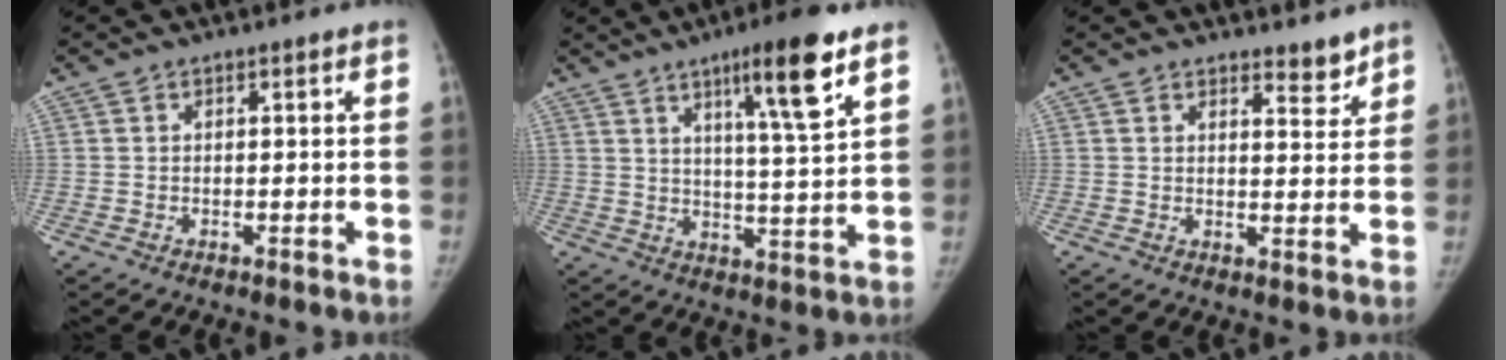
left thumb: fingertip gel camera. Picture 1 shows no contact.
{"total": 12.2, "force": [6.9, 1.1, 10.0], "torque": [-0.153, -0.036, 0.106]}
{"total": 3.6, "force": [3.2, 1.2, 1.2], "torque": [0.000, -0.027, 0.045]}